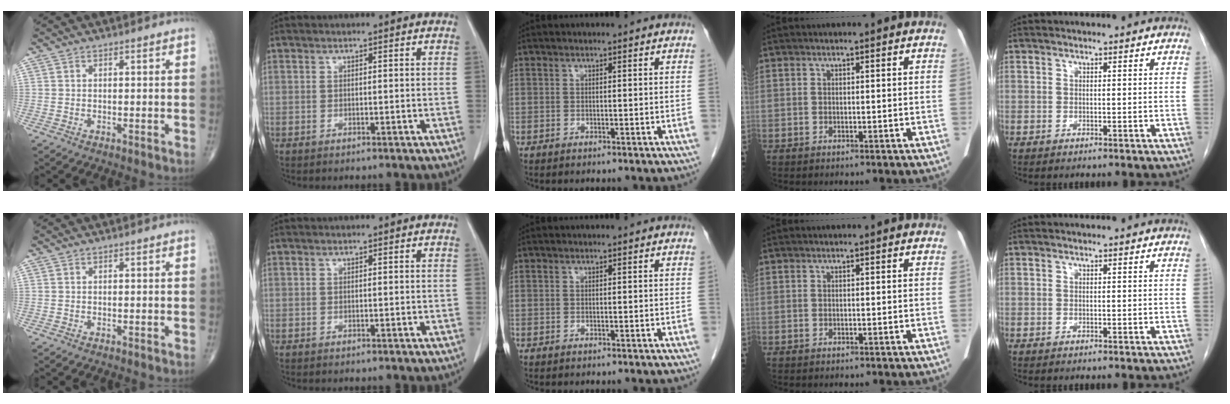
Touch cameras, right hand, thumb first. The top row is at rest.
{}